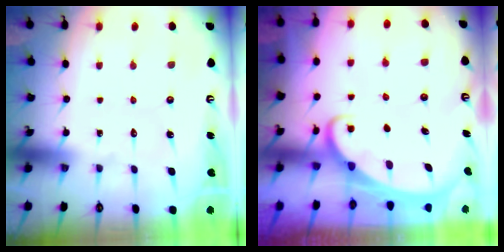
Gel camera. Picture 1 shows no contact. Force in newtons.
{"total": 2.2, "press": 2.2, "slide": 0.3}